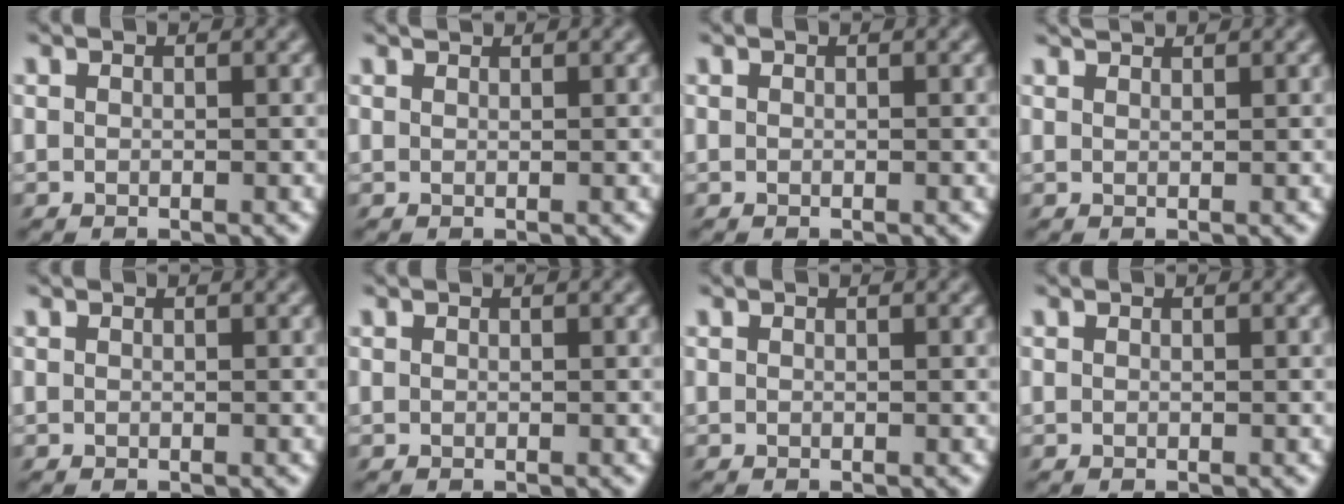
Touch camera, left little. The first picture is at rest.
{"total": 0.9, "force": [0.9, -0.1, 0.0], "torque": [-0.001, 0.007, 0.018]}
{"total": 0.0}
{"total": 1.6, "force": [1.5, -0.3, 0.1], "torque": [-0.008, 0.012, 0.029]}
{"total": 0.0}
{"total": 0.0}
{"total": 0.0}
{"total": 0.0}